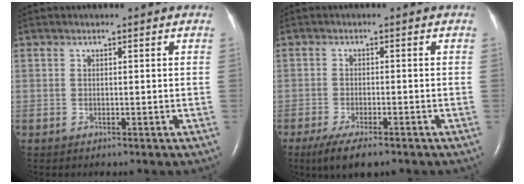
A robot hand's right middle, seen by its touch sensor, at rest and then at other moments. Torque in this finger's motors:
{"motor_torque": [0.98, -0.95, 0.21, 0.07]}